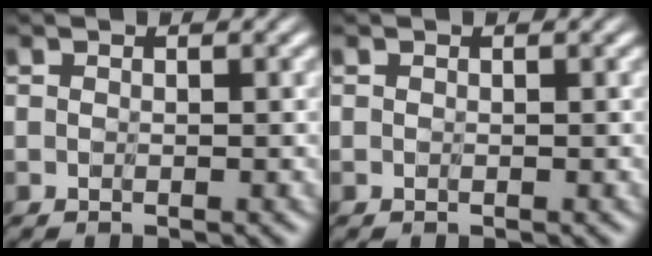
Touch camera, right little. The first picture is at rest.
{"total": 0.0}